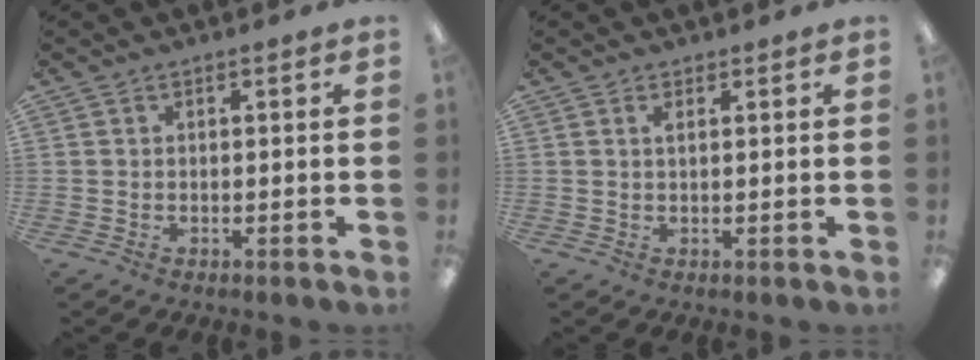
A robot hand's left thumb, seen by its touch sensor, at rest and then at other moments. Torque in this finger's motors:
{"motor_torque": [0.17, 0.31, 0.34, 0.09, -0.01]}